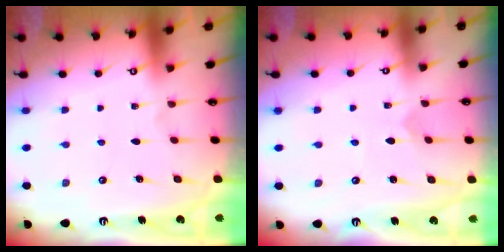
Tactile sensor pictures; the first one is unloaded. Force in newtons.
{"total": 2.4, "press": 2.4, "slide": 0.2}